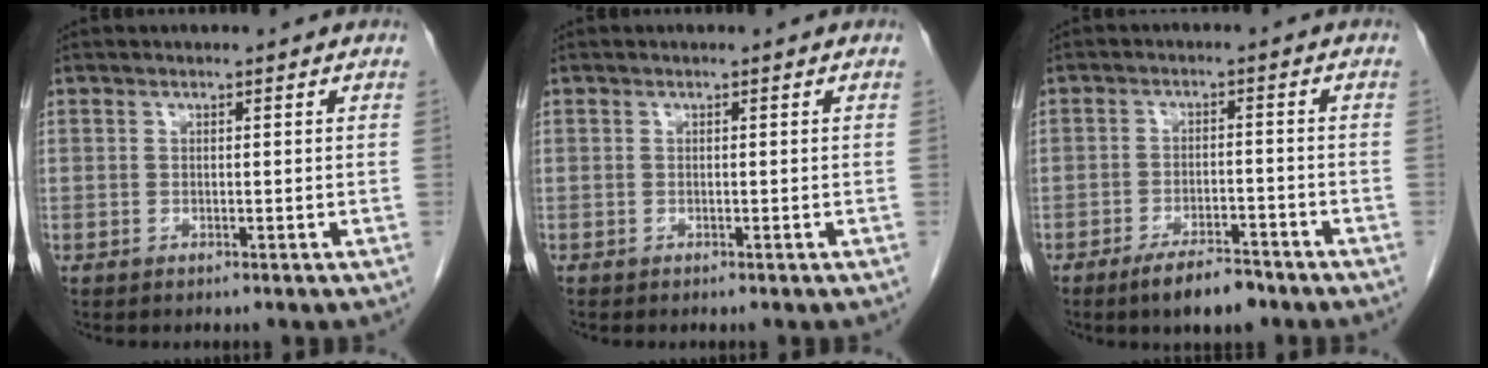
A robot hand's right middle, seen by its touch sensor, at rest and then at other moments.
{"total": 0.0}
{"total": 6.2, "force": [-4.7, 1.6, 3.8], "torque": [-0.066, -0.004, -0.073]}